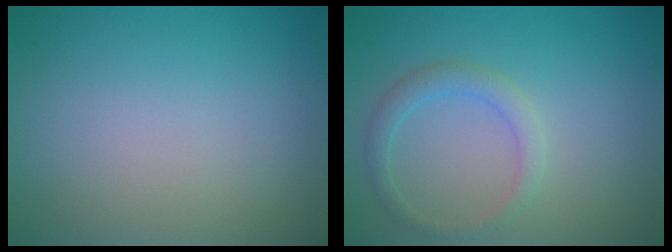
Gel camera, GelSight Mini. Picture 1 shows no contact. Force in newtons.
{"total": 2.0, "press": 2.0, "slide": 0.1}